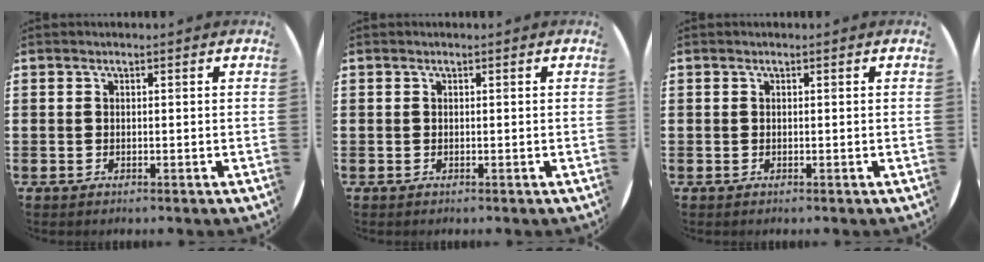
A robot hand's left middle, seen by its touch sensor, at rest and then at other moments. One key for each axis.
{"total": 0.0}
{"total": 0.0}